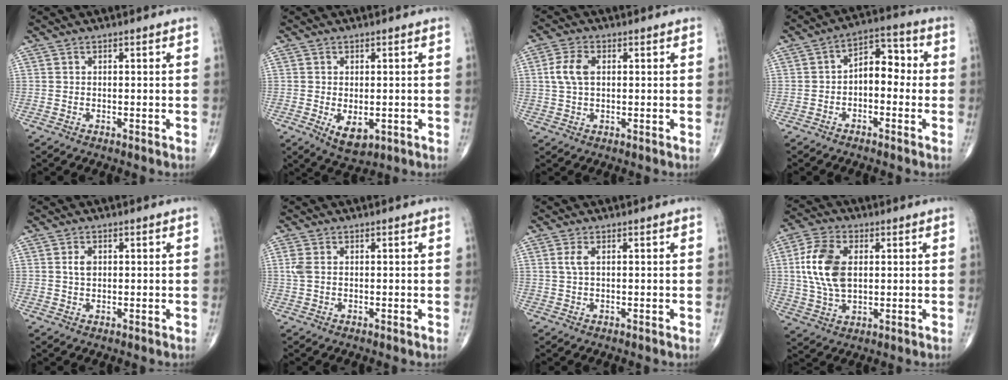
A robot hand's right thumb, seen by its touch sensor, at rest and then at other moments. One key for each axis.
{"total": 5.1, "fx": -1.2, "fy": 2.9, "fz": 4.0, "tx": -0.056, "ty": -0.010, "tz": -0.008}
{"total": 5.1, "fx": 0.8, "fy": 3.0, "fz": 4.1, "tx": -0.094, "ty": 0.008, "tz": 0.013}
{"total": 7.4, "fx": -0.8, "fy": 4.6, "fz": 5.8, "tx": -0.058, "ty": 0.037, "tz": -0.028}
{"total": 2.0, "fx": 0.4, "fy": 1.3, "fz": 1.5, "tx": -0.027, "ty": 0.000, "tz": 0.008}
{"total": 2.0, "fx": 0.3, "fy": 1.2, "fz": 1.6, "tx": -0.051, "ty": 0.008, "tz": 0.008}
{"total": 1.8, "fx": 0.5, "fy": 0.6, "fz": 1.6, "tx": -0.046, "ty": 0.006, "tz": 0.014}
{"total": 12.0, "fx": 1.7, "fy": 7.1, "fz": 9.5, "tx": -0.188, "ty": 0.002, "tz": 0.032}